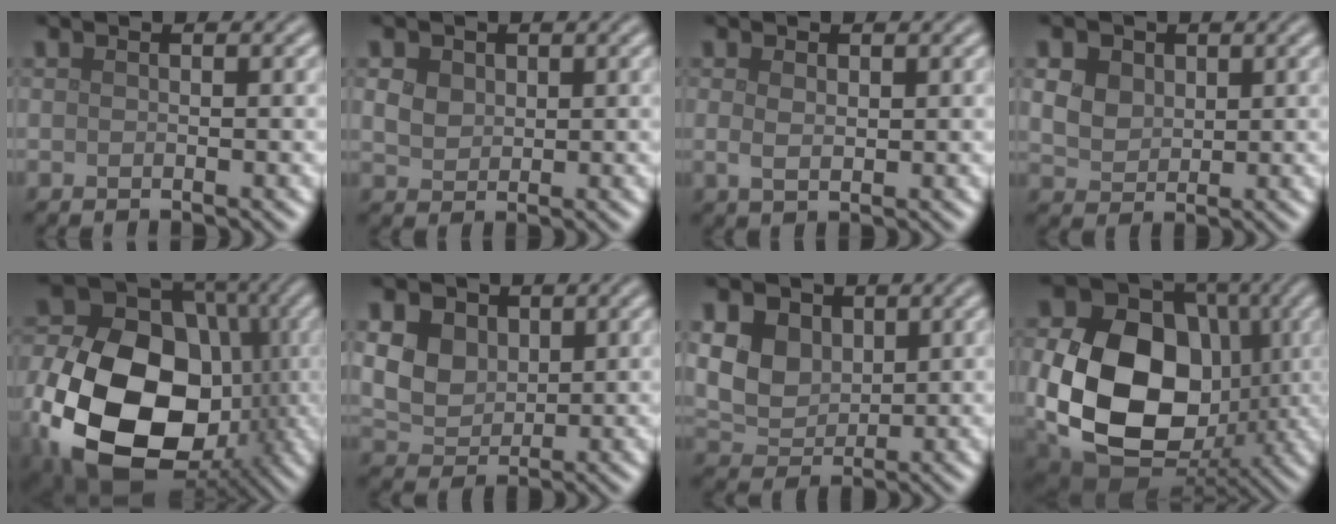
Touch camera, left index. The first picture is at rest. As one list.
[{"total": 2.4, "force": [1.0, 1.8, 1.1], "torque": [-0.026, 0.004, 0.012]}, {"total": 1.4, "force": [0.4, 0.8, 1.1], "torque": [-0.023, -0.002, 0.010]}, {"total": 7.7, "force": [3.5, 5.7, 3.8], "torque": [-0.091, 0.030, 0.046]}, {"total": 19.2, "force": [-4.4, 13.9, 12.5], "torque": [-0.249, -0.039, -0.071]}, {"total": 7.8, "force": [2.8, 5.9, 4.3], "torque": [-0.106, 0.025, 0.041]}, {"total": 6.7, "force": [2.2, 5.0, 3.9], "torque": [-0.105, 0.012, 0.035]}, {"total": 17.8, "force": [-0.8, 13.7, 11.4], "torque": [-0.213, -0.026, -0.008]}]